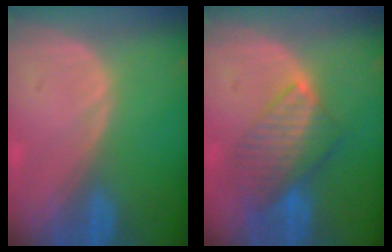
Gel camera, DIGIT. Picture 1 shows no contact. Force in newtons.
{"total": 8.1, "press": 7.1, "slide": 4.0}